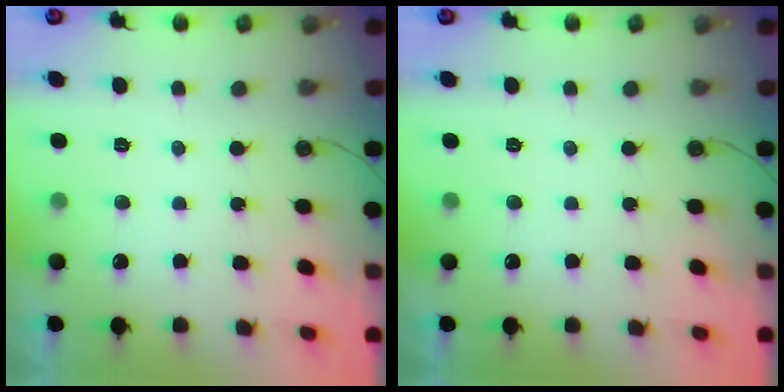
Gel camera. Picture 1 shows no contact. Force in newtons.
{"total": 0.0}